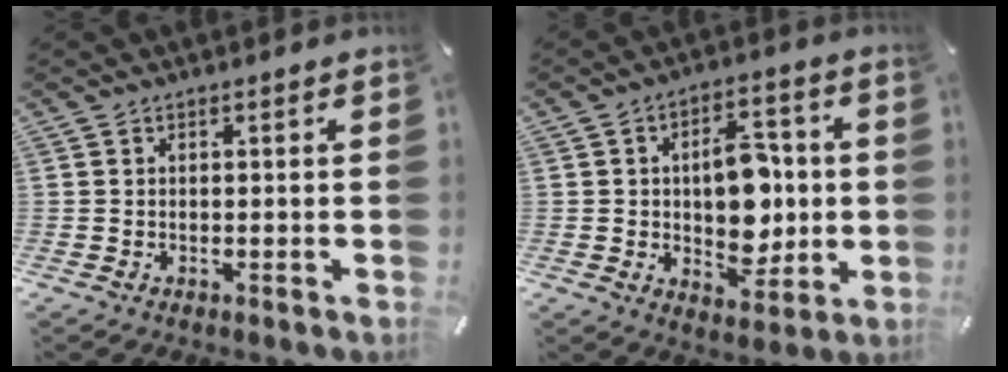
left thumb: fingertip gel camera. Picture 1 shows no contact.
{"total": 13.1, "force": [0.0, 8.7, 9.8], "torque": [-0.132, 0.002, 0.001]}